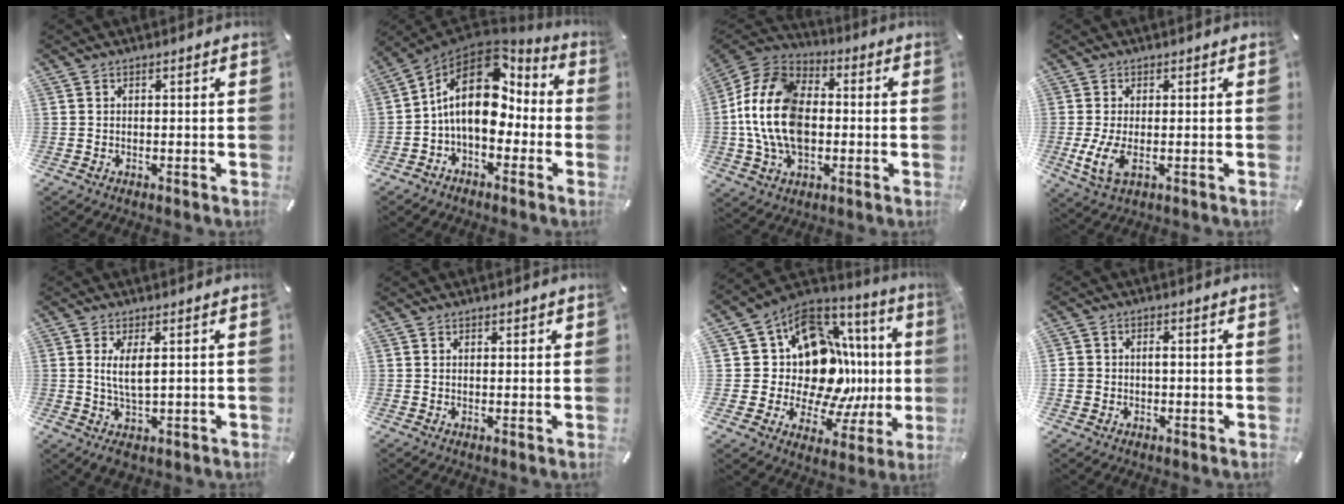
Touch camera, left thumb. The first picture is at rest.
{"total": 16.8, "force": [1.8, 11.0, 12.5], "torque": [-0.228, -0.006, 0.027]}
{"total": 16.7, "force": [-1.5, 11.8, 11.7], "torque": [-0.271, 0.014, -0.028]}
{"total": 6.1, "force": [-0.4, 2.8, 5.4], "torque": [-0.116, -0.014, -0.009]}
{"total": 5.9, "force": [0.6, 2.5, 5.4], "torque": [-0.101, -0.001, 0.008]}
{"total": 0.9, "force": [0.6, 0.6, 0.2], "torque": [0.004, 0.000, 0.010]}
{"total": 18.7, "force": [2.4, 13.6, 12.6], "torque": [-0.213, -0.064, 0.059]}
{"total": 2.7, "force": [-0.2, 2.1, 1.6], "torque": [-0.030, 0.007, -0.004]}